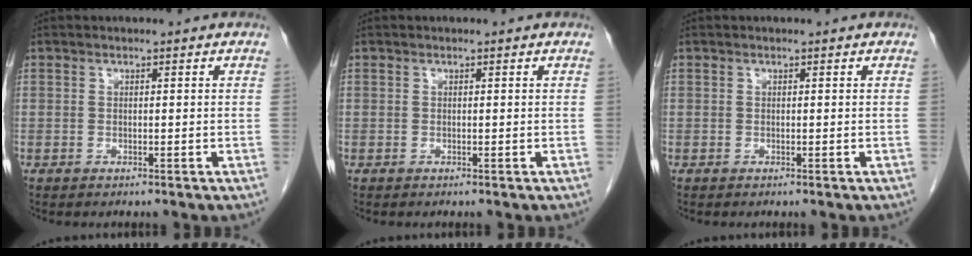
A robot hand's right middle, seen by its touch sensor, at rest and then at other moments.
{"total": 0.0}
{"total": 0.0}